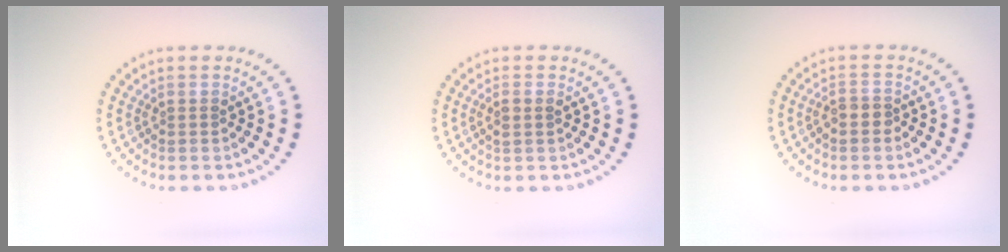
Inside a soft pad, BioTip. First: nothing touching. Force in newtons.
{"total": 1.1, "press": 1.0, "slide": 0.4}
{"total": 1.6, "press": 1.5, "slide": 0.6}